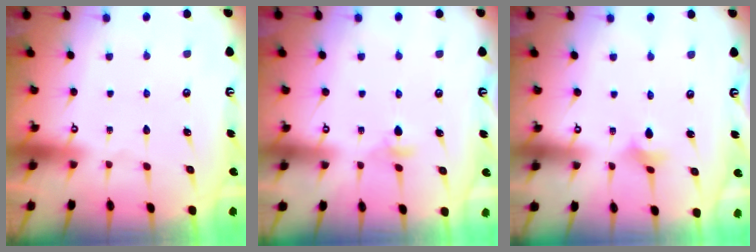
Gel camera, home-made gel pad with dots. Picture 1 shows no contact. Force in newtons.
{"total": 3.4, "press": 3.3, "slide": 0.8}
{"total": 2.9, "press": 2.8, "slide": 0.6}